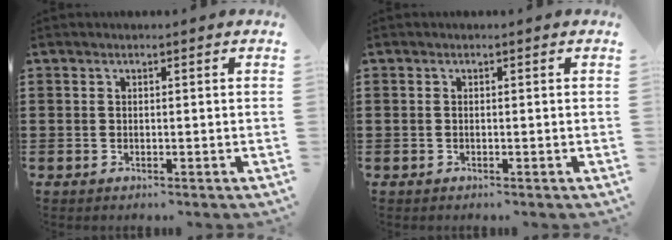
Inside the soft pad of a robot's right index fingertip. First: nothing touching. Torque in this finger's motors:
{"motor_torque": [-1.04, 1.10, 0.02, 0.01]}